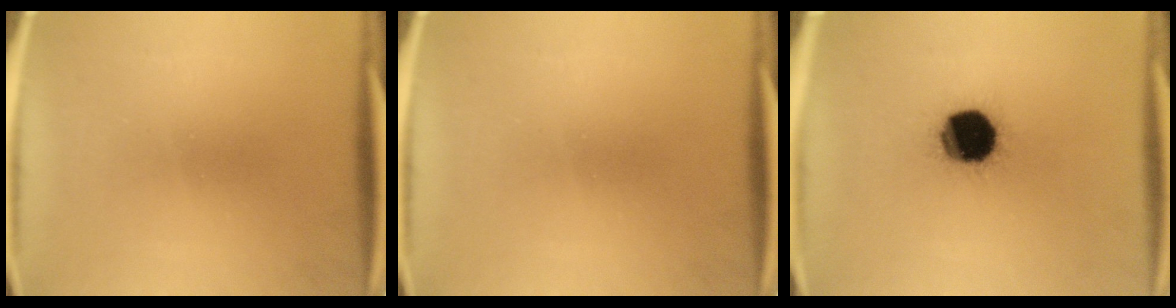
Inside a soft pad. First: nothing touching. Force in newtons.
{"total": 0.0}
{"total": 18.1}